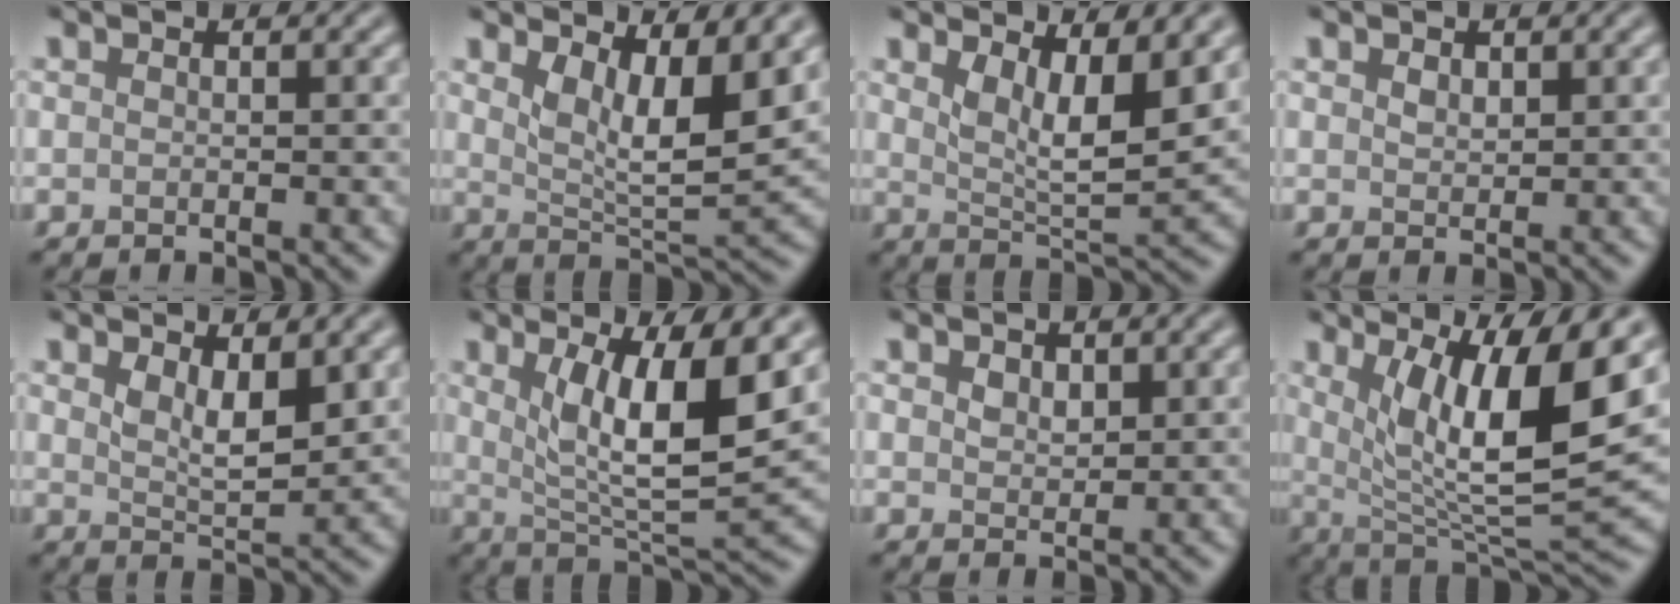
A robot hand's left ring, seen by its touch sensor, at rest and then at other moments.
{"total": 6.2, "force": [2.8, 2.2, 5.1], "torque": [-0.089, -0.016, 0.053]}
{"total": 5.6, "force": [2.5, 2.0, 4.6], "torque": [-0.083, -0.013, 0.047]}
{"total": 1.1, "force": [0.7, 0.6, 0.5], "torque": [-0.011, -0.001, 0.014]}
{"total": 3.6, "force": [1.5, 1.5, 2.9], "torque": [-0.055, -0.007, 0.032]}
{"total": 8.0, "force": [2.2, 2.1, 7.4], "torque": [-0.125, -0.019, 0.044]}
{"total": 1.5, "force": [0.9, 1.0, 0.8], "torque": [-0.014, -0.001, 0.017]}
{"total": 10.4, "force": [3.0, 2.5, 9.7], "torque": [-0.154, -0.015, 0.056]}